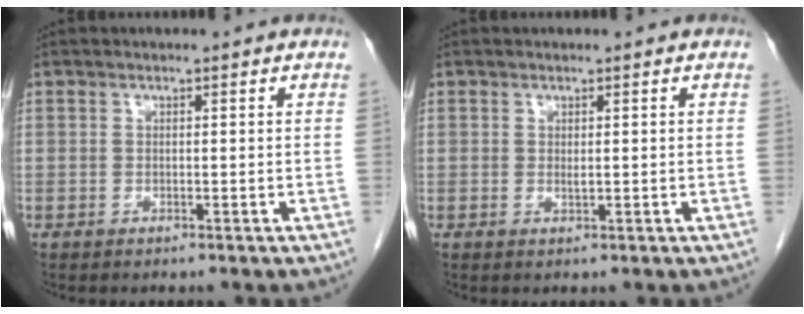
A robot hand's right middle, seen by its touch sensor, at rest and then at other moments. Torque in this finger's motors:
{"motor_torque": [0.37, -0.04, -0.04, -0.01]}